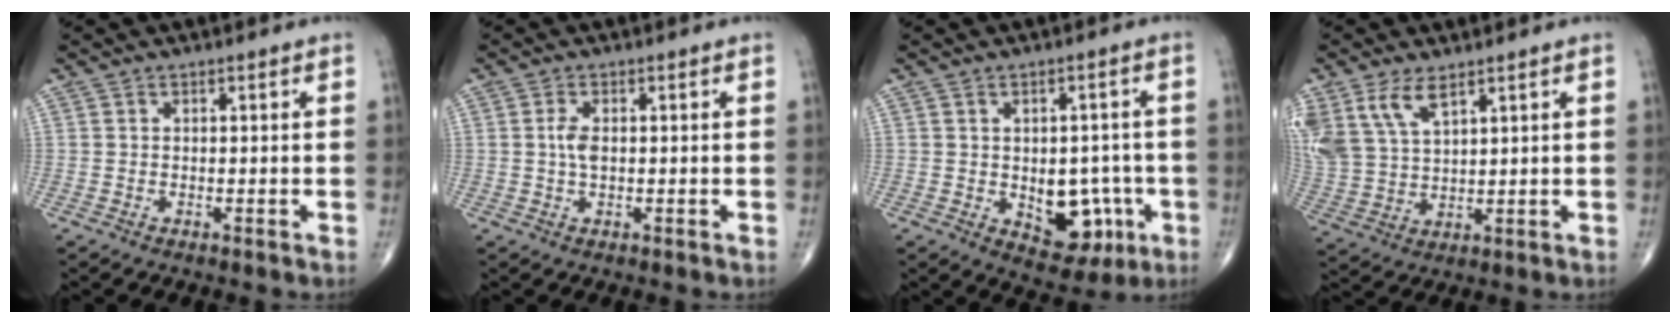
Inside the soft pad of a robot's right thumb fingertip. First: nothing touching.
{"total": 2.7, "force": [0.2, 1.3, 2.4], "torque": [-0.051, 0.001, 0.003]}
{"total": 10.5, "force": [-2.6, 6.7, 7.7], "torque": [-0.060, 0.011, -0.019]}
{"total": 10.7, "force": [6.2, 5.4, 6.9], "torque": [-0.148, -0.013, 0.136]}